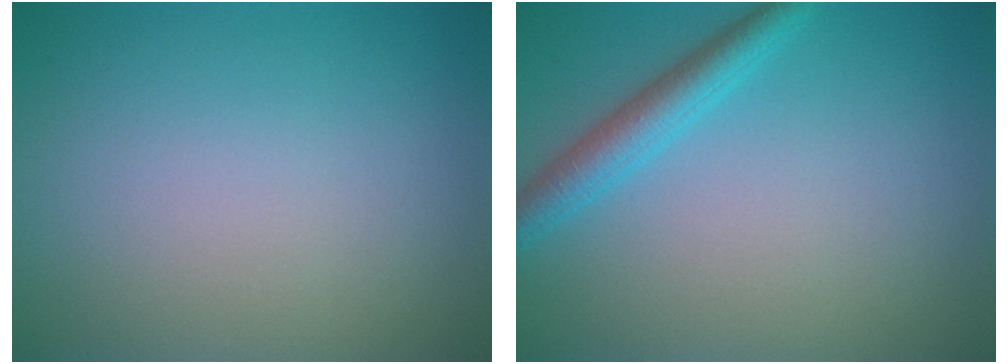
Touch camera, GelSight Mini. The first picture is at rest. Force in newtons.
{"total": 3.0, "press": 2.9, "slide": 0.2}